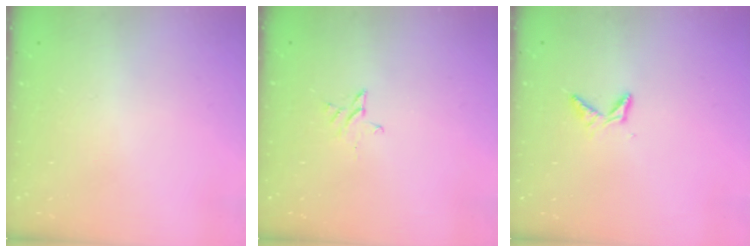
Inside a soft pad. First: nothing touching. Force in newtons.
{"total": 2.3, "press": 2.3, "slide": 0.2}
{"total": 5.6, "press": 5.5, "slide": 0.5}